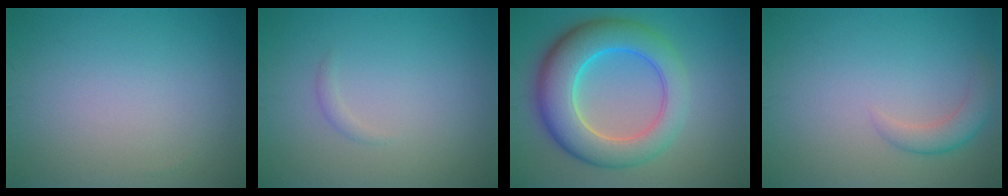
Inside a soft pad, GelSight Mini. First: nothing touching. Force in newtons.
{"total": 0.7, "press": 0.7, "slide": 0.1}
{"total": 9.0, "press": 9.0, "slide": 0.4}
{"total": 2.2, "press": 2.2, "slide": 0.1}